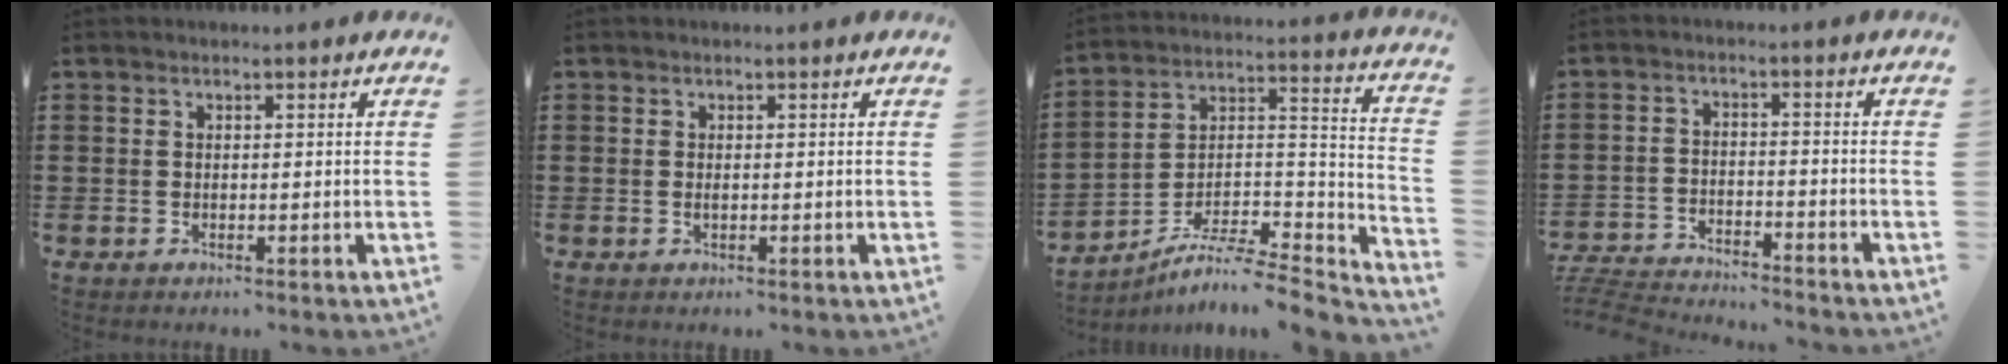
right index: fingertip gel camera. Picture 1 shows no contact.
{"total": 0.5, "force": [0.0, 0.1, 0.5], "torque": [-0.011, -0.003, 0.001]}
{"total": 6.5, "force": [-5.6, 0.9, 3.2], "torque": [-0.055, -0.004, -0.113]}
{"total": 5.0, "force": [-5.0, 0.2, 0.5], "torque": [-0.031, -0.004, -0.108]}